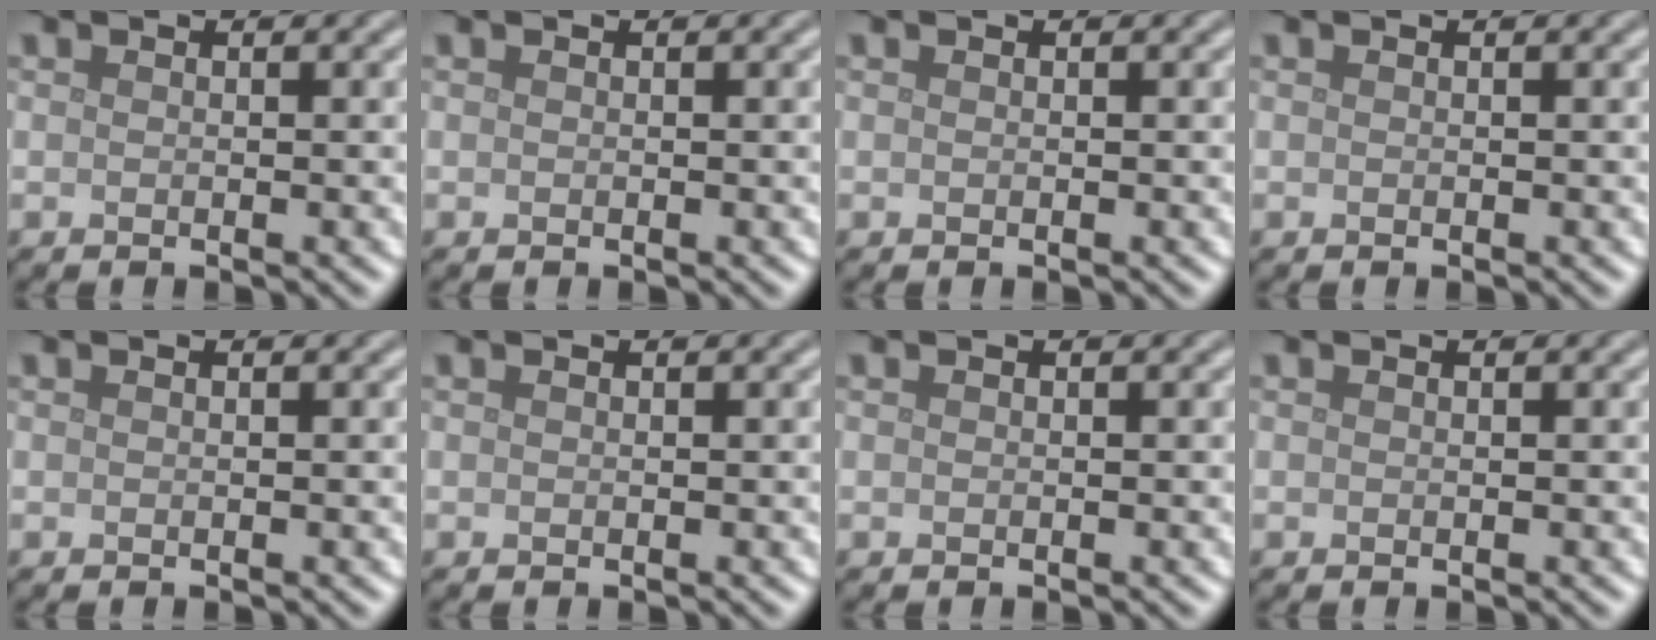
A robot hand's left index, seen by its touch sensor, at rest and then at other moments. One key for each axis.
{"total": 0.0}
{"total": 0.0}
{"total": 0.0}
{"total": 0.0}
{"total": 0.0}
{"total": 0.0}
{"total": 0.0}